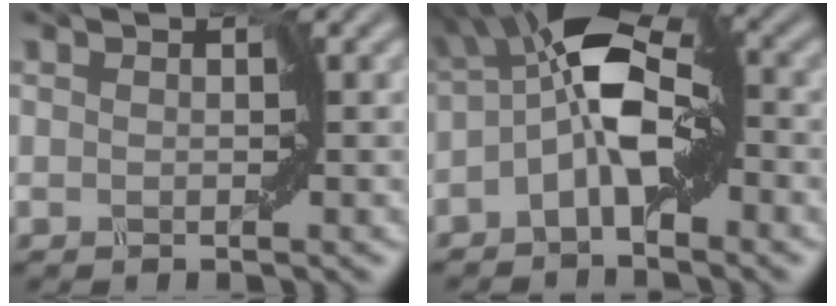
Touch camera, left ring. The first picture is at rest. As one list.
[{"total": 6.0, "force": [-0.8, 2.3, 5.5], "torque": [-0.118, 0.015, -0.021]}]